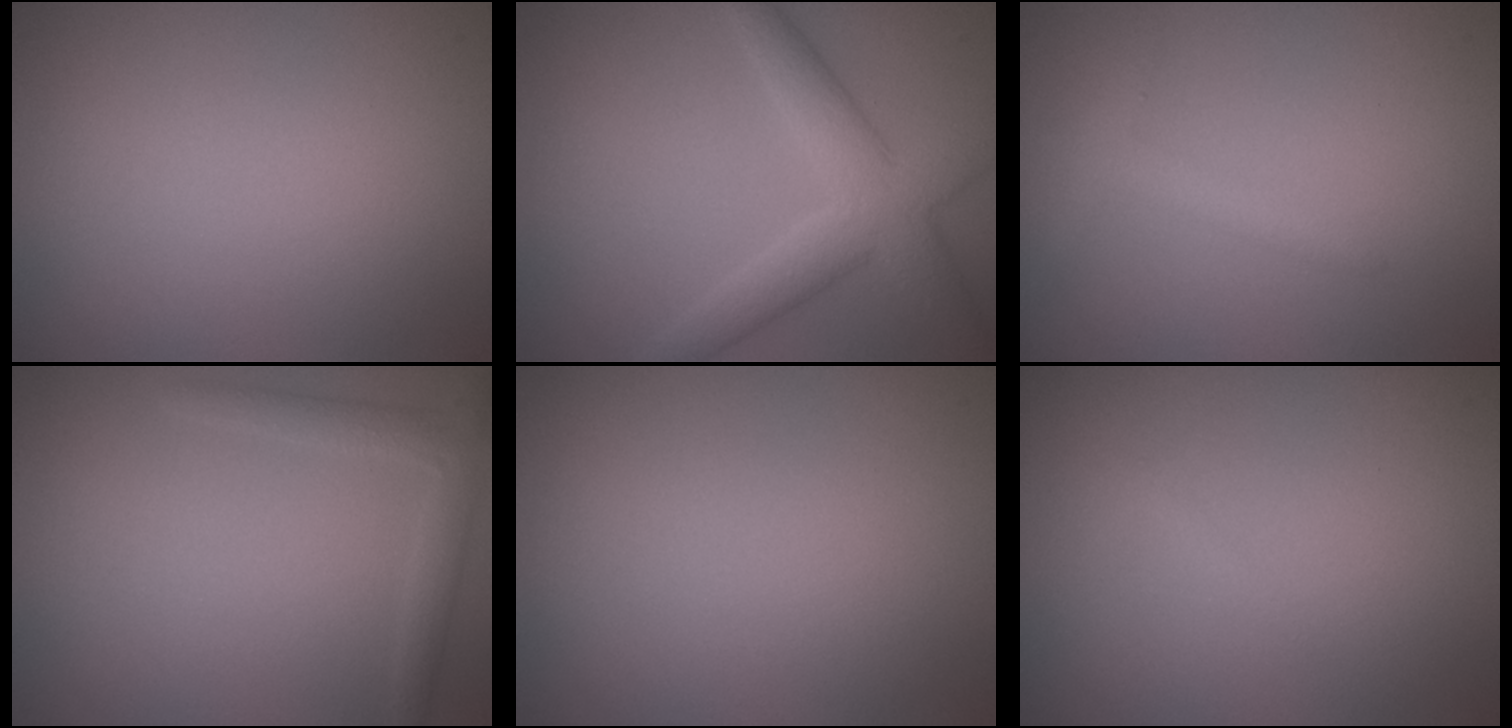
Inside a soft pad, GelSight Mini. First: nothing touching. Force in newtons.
{"total": 4.8, "press": 4.8, "slide": 0.3}
{"total": 2.0, "press": 2.0, "slide": 0.1}
{"total": 2.0, "press": 2.0, "slide": 0.1}
{"total": 0.0}
{"total": 0.5, "press": 0.5, "slide": 0.1}